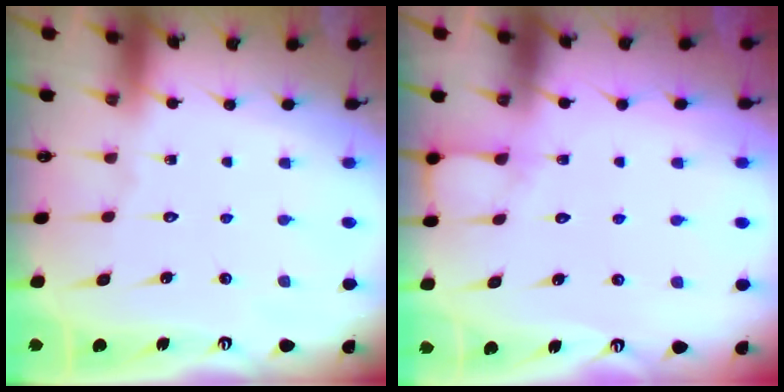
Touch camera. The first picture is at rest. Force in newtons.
{"total": 5.2, "press": 5.2, "slide": 0.6}